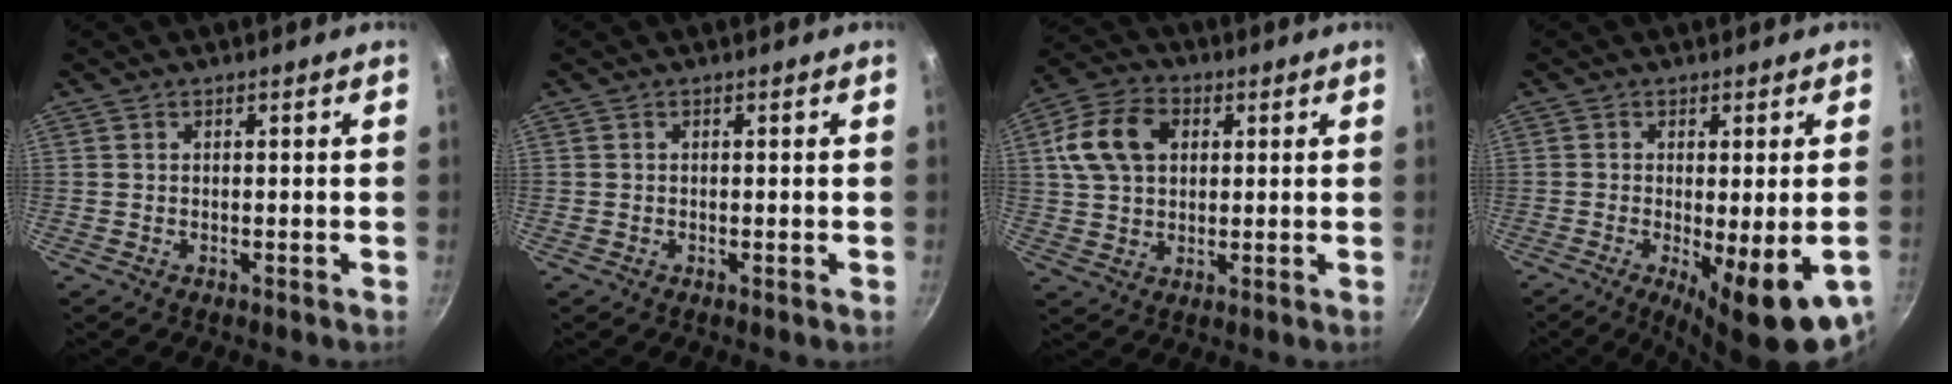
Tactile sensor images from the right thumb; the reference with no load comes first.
{"total": 0.6, "force": [-0.1, 0.4, 0.4], "torque": [-0.010, -0.001, -0.001]}
{"total": 11.6, "force": [3.0, 8.1, 7.8], "torque": [-0.139, 0.014, 0.050]}
{"total": 15.1, "force": [-5.8, 4.6, 13.1], "torque": [-0.152, -0.014, -0.071]}